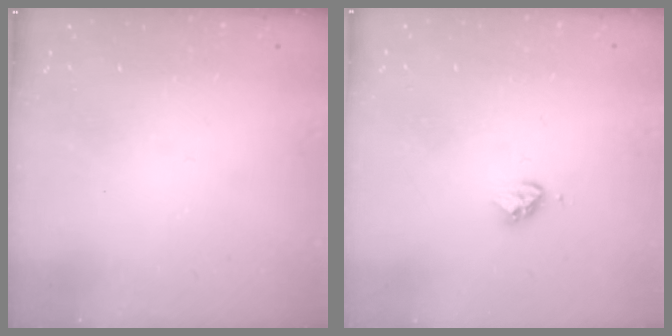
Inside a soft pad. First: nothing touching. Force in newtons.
{"total": 3.6, "press": 3.5, "slide": 0.7}